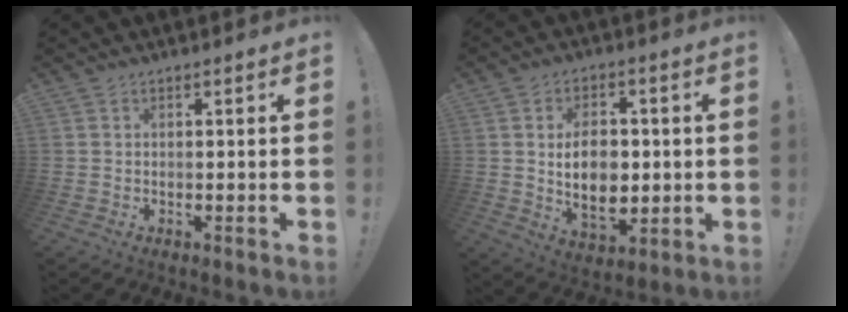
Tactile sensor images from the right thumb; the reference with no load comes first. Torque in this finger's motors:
{"motor_torque": [0.04, 0.81, 0.54, 0.74, 0.01]}